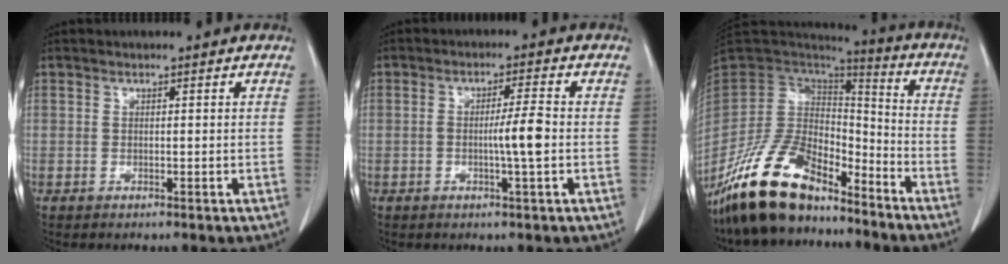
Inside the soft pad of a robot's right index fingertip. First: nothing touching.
{"total": 4.6, "force": [-0.8, -0.2, 4.5], "torque": [-0.078, 0.000, -0.014]}
{"total": 16.7, "force": [-13.1, 6.6, 7.9], "torque": [-0.149, 0.024, -0.241]}